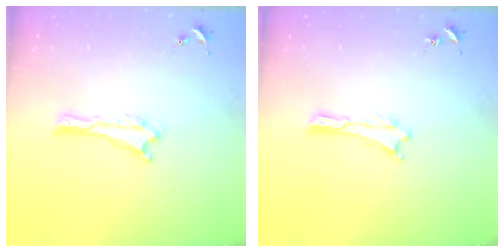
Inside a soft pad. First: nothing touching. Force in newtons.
{"total": 0.0}